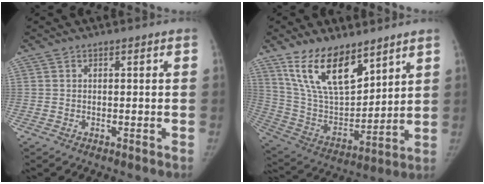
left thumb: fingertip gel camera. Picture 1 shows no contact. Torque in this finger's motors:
{"motor_torque": [1.40, 1.93, 1.49, -1.28, 0.30]}